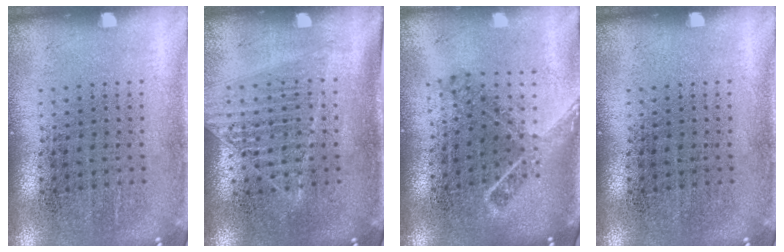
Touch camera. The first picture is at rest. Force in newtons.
{"total": 1.2, "press": 1.2, "slide": 0.0}
{"total": 1.7, "press": 1.3, "slide": 1.2}
{"total": 0.0}